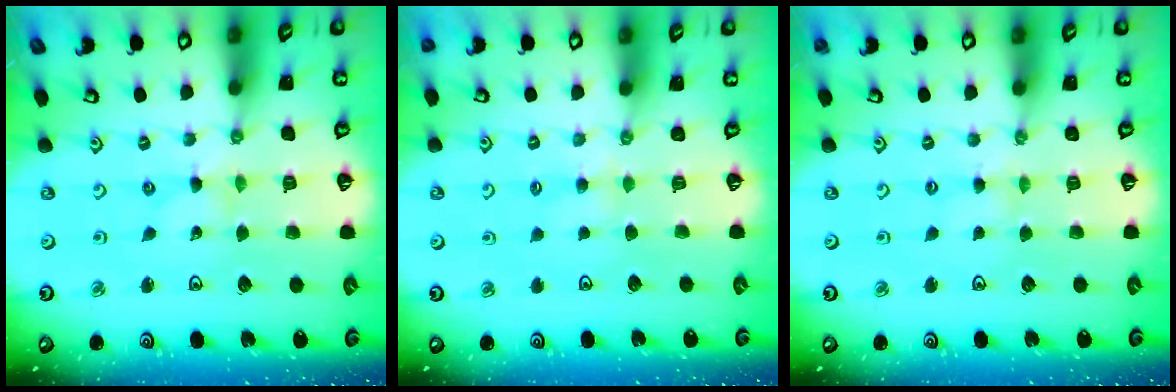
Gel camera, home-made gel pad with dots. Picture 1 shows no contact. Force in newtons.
{"total": 3.0, "press": 2.9, "slide": 0.4}
{"total": 1.4, "press": 1.4, "slide": 0.3}